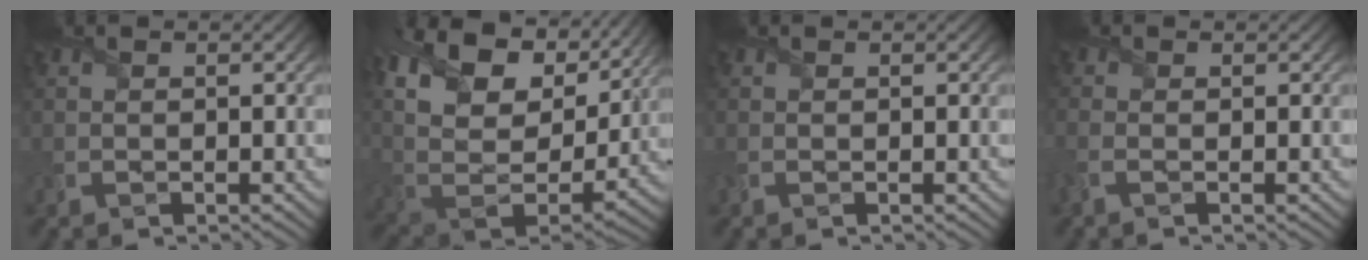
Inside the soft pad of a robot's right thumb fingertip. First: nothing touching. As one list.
[{"total": 19.0, "force": [9.3, 11.2, 12.3], "torque": [-0.267, 0.028, 0.196]}, {"total": 0.7, "force": [-0.1, 0.4, 0.6], "torque": [-0.017, 0.001, -0.002]}, {"total": 1.9, "force": [-0.5, 0.9, 1.6], "torque": [-0.048, 0.000, -0.017]}]